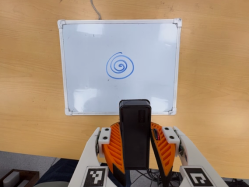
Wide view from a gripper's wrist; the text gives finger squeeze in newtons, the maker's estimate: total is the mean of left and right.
{"total": 8.6, "left": 7.4, "right": 9.7}